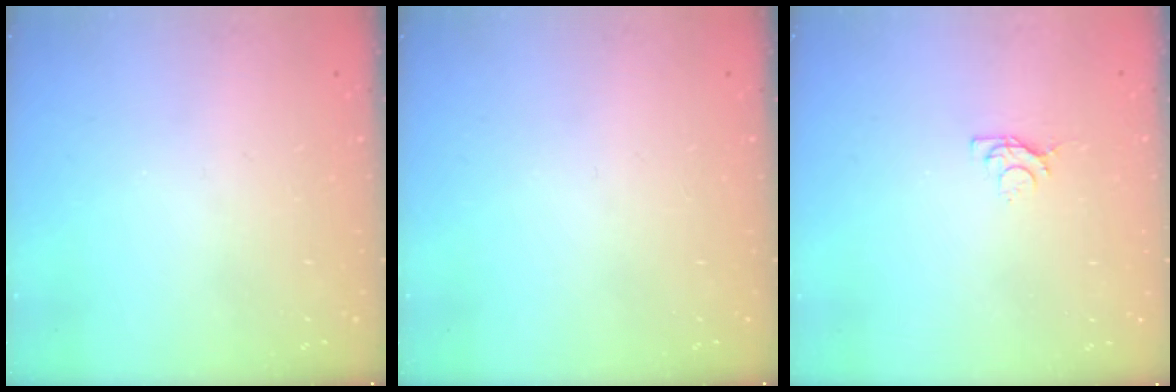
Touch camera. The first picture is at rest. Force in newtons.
{"total": 0.0}
{"total": 3.2, "press": 3.2, "slide": 0.5}